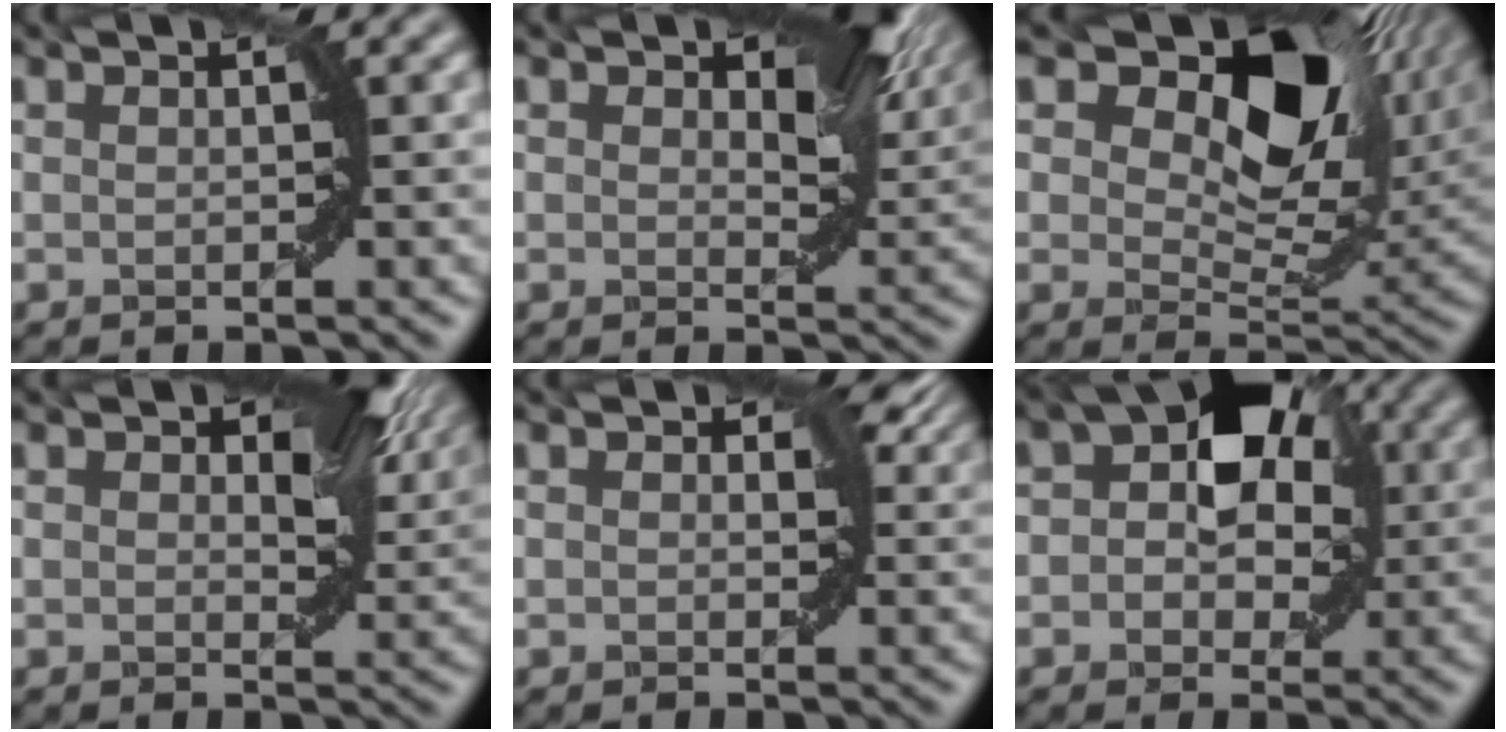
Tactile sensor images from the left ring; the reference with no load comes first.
{"total": 7.4, "force": [2.8, 3.8, 5.6], "torque": [-0.072, 0.002, 0.040]}
{"total": 14.2, "force": [7.1, 7.7, 9.6], "torque": [-0.135, 0.006, 0.112]}
{"total": 6.8, "force": [2.4, 3.7, 5.2], "torque": [-0.061, 0.005, 0.031]}
{"total": 3.4, "force": [1.2, 2.1, 2.4], "torque": [-0.025, 0.003, 0.014]}
{"total": 7.8, "force": [1.6, 5.4, 5.4], "torque": [-0.047, 0.025, -0.009]}